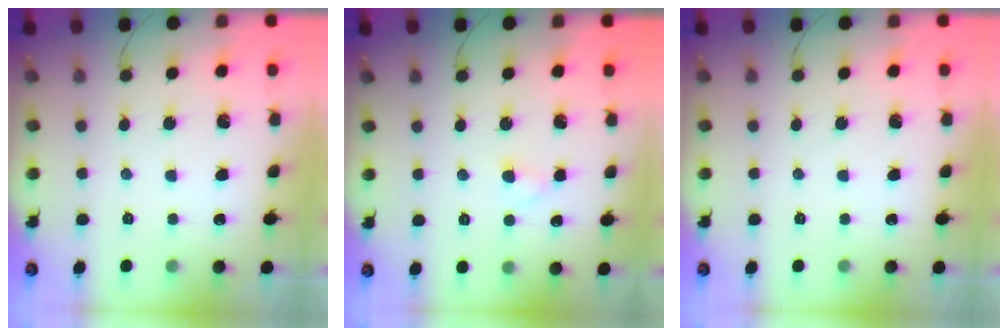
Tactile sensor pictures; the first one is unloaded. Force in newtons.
{"total": 1.9, "press": 1.7, "slide": 0.9}
{"total": 0.0}